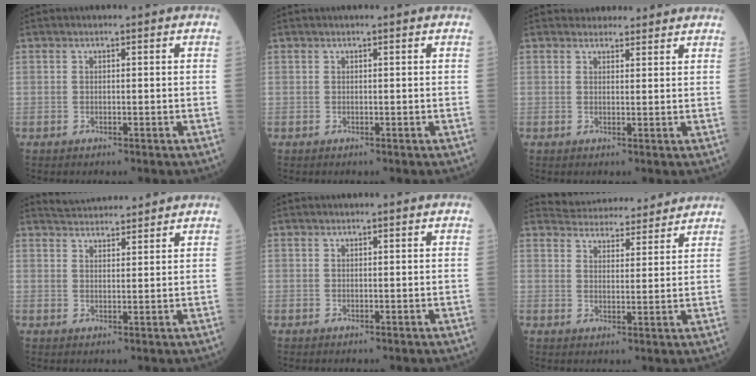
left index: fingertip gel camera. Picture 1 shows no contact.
{"total": 0.0}
{"total": 4.5, "force": [4.2, 1.3, 0.6], "torque": [-0.005, 0.016, 0.050]}
{"total": 6.3, "force": [6.2, 0.5, 1.0], "torque": [-0.025, 0.030, 0.094]}
{"total": 1.0, "force": [0.9, 0.0, 0.5], "torque": [-0.010, 0.014, 0.015]}
{"total": 12.8, "force": [12.4, 2.4, 2.2], "torque": [-0.025, 0.020, 0.162]}